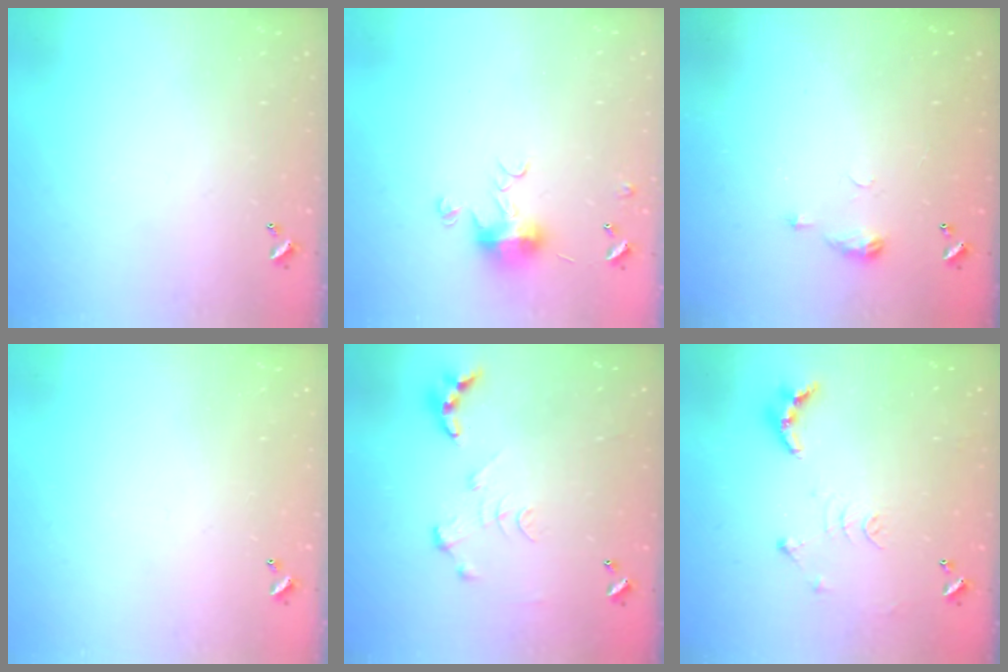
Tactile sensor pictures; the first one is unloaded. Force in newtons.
{"total": 7.4, "press": 7.4, "slide": 1.0}
{"total": 5.4, "press": 5.3, "slide": 0.8}
{"total": 0.0}
{"total": 0.0}
{"total": 10.3, "press": 10.2, "slide": 1.0}